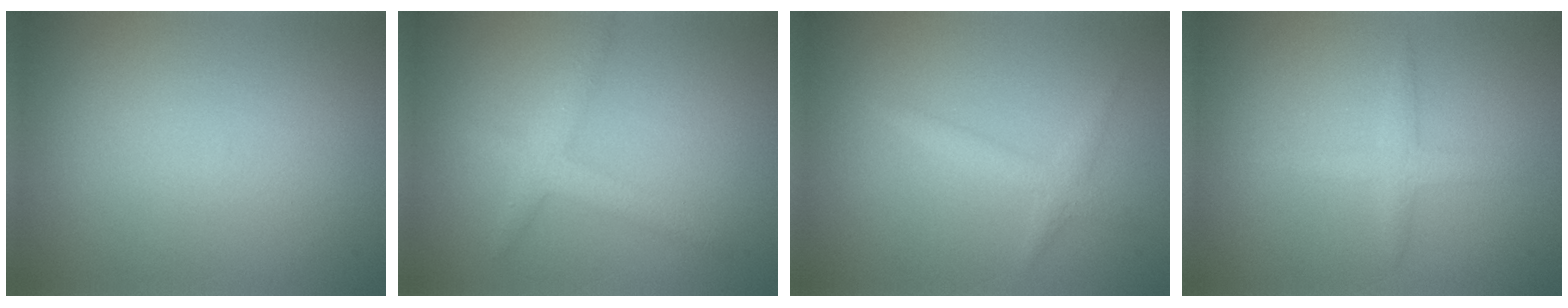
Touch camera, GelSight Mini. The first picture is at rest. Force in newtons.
{"total": 2.4, "press": 2.4, "slide": 0.1}
{"total": 1.5, "press": 1.5, "slide": 0.1}
{"total": 1.7, "press": 1.7, "slide": 0.1}